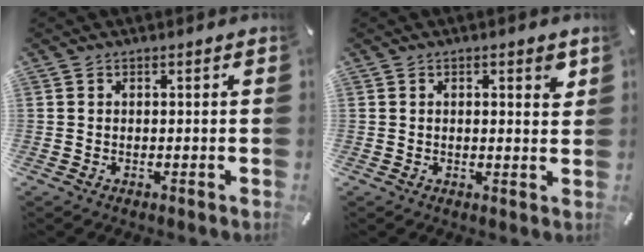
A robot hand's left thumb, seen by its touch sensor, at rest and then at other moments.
{"total": 2.8, "force": [1.2, 1.0, 2.3], "torque": [-0.032, -0.003, 0.016]}